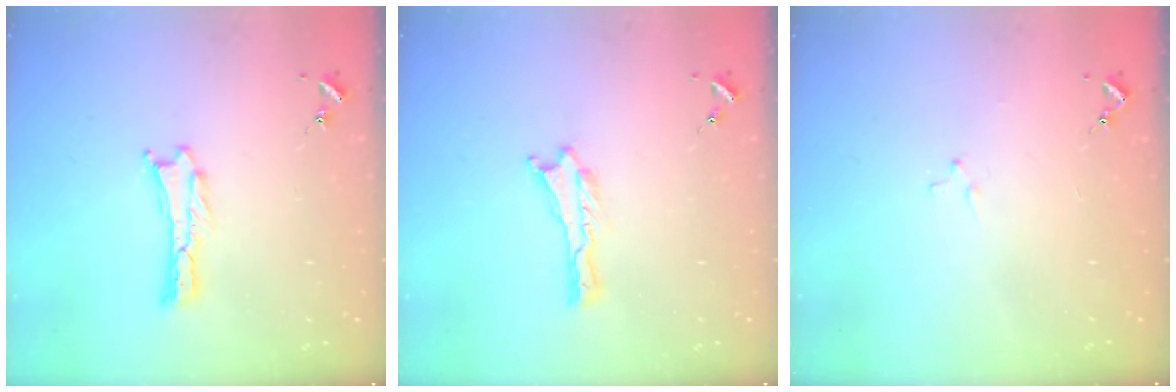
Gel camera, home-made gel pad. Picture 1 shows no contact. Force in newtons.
{"total": 0.0}
{"total": 0.8, "press": 0.8, "slide": 0.2}